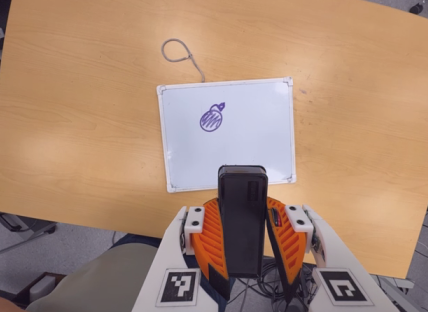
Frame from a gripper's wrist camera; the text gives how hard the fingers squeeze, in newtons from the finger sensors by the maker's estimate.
{"total": 9.8, "left": 8.2, "right": 11.4}